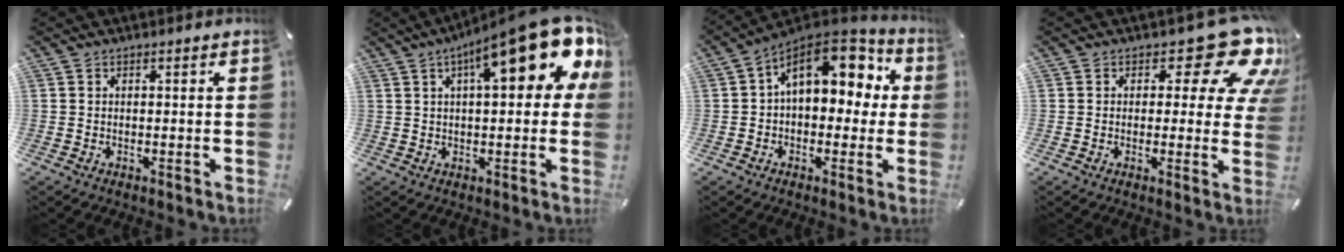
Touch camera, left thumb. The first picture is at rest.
{"total": 20.9, "force": [9.3, 6.4, 17.6], "torque": [-0.252, -0.046, 0.142]}
{"total": 14.1, "force": [5.5, 9.0, 9.4], "torque": [-0.140, -0.025, 0.099]}
{"total": 15.3, "force": [7.9, 6.7, 11.3], "torque": [-0.137, -0.055, 0.130]}